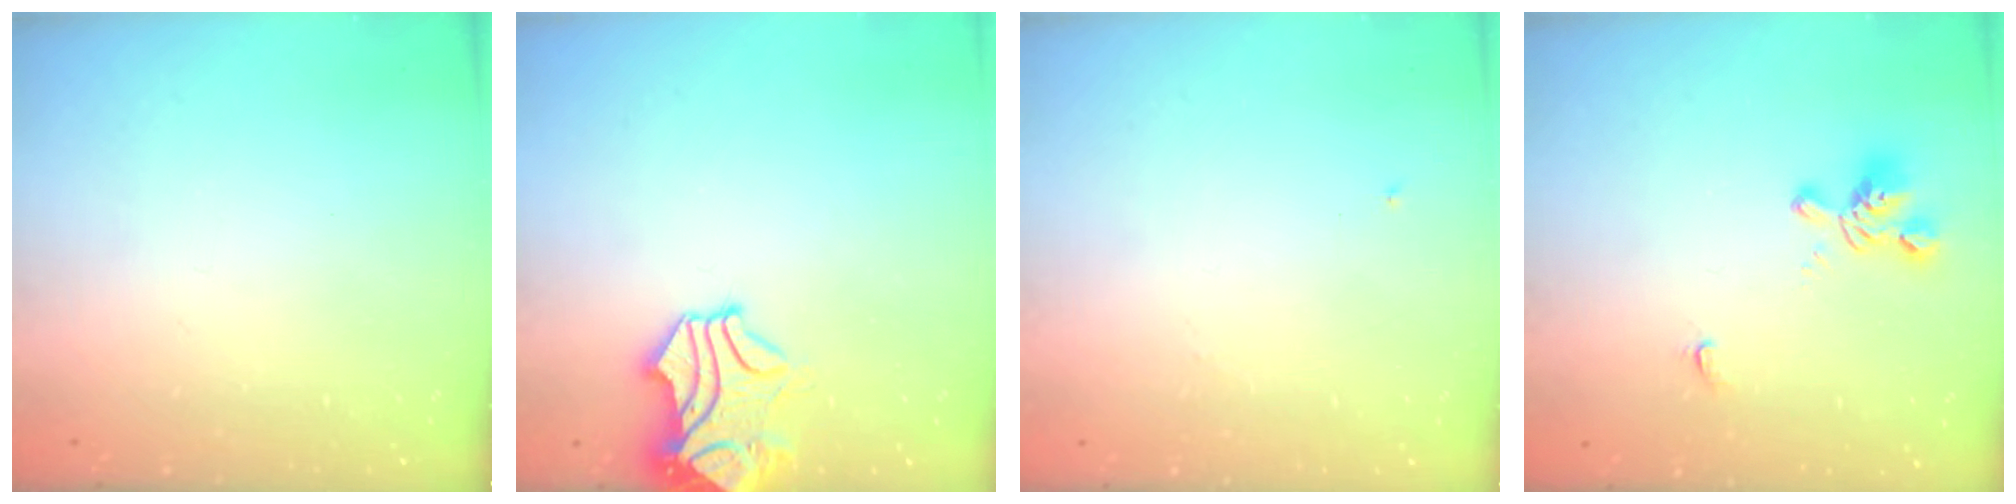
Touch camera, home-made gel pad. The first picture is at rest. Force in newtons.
{"total": 2.2, "press": 1.8, "slide": 1.3}
{"total": 0.0}
{"total": 1.1, "press": 0.4, "slide": 1.0}